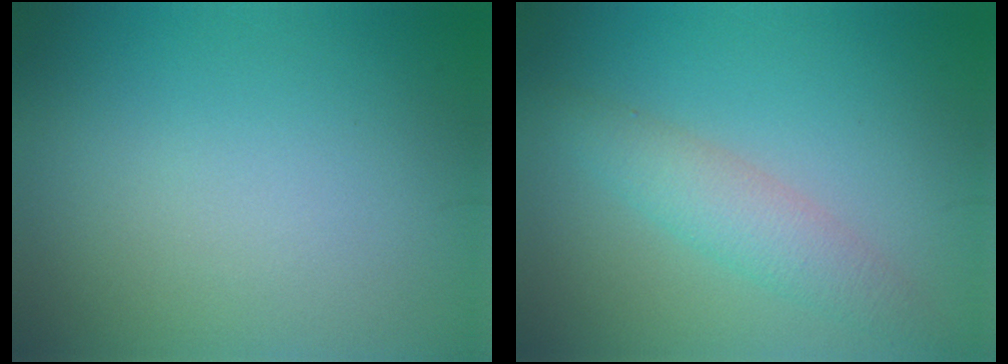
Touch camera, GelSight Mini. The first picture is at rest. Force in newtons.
{"total": 2.9, "press": 2.9, "slide": 0.1}